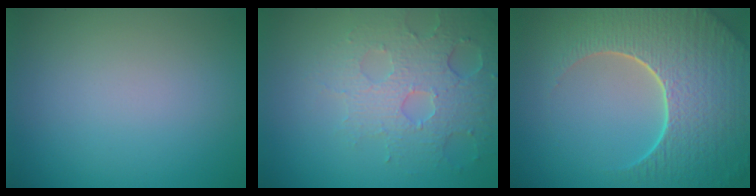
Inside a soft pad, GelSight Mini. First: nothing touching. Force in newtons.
{"total": 4.2, "press": 4.1, "slide": 0.9}
{"total": 9.3, "press": 6.6, "slide": 6.6}